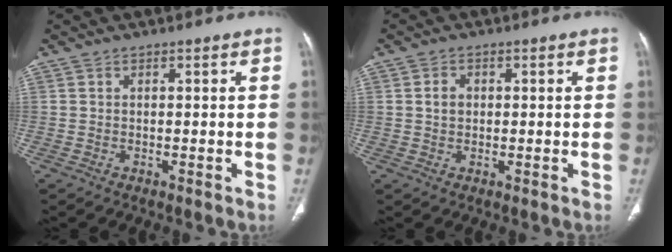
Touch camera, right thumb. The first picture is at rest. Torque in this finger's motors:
{"motor_torque": [-0.47, 0.37, 0.25, -0.28, 0.00]}